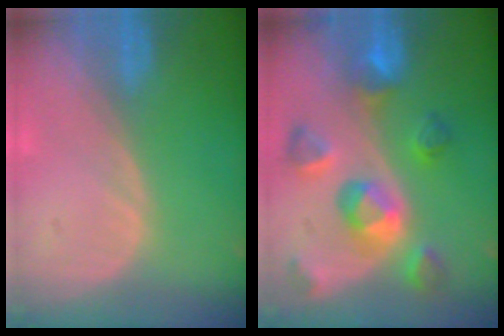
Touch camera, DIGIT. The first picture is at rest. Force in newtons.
{"total": 9.9, "press": 8.8, "slide": 4.6}